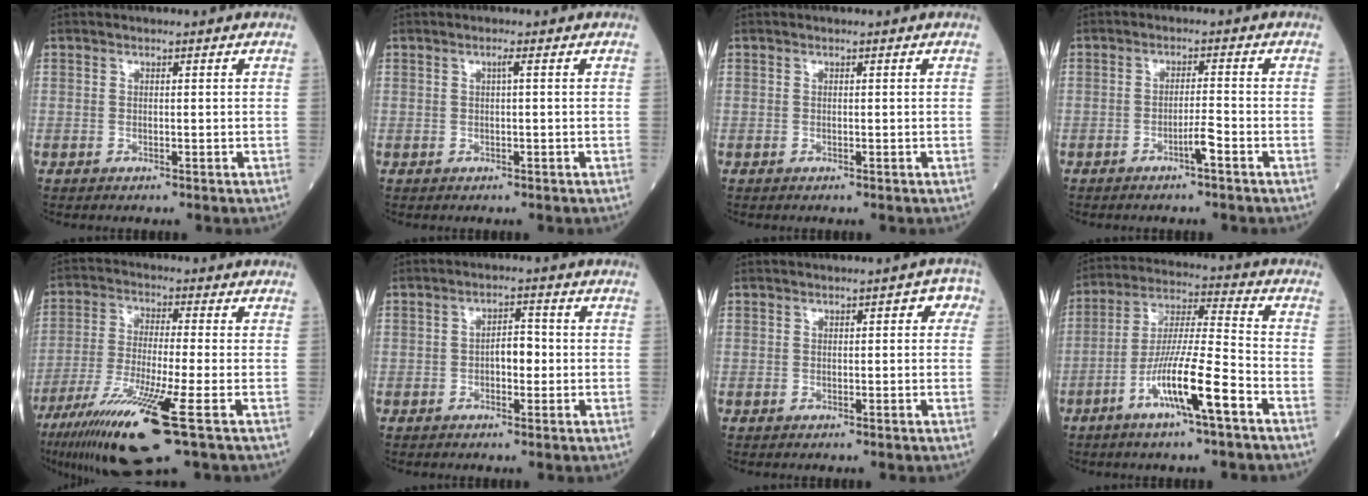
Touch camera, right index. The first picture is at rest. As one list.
[{"total": 0.7, "force": [0.1, -0.2, 0.7], "torque": [-0.012, 0.001, 0.003]}, {"total": 0.0}, {"total": 2.8, "force": [-1.6, -0.4, 2.2], "torque": [-0.041, -0.002, -0.031]}, {"total": 15.0, "force": [-7.9, 0.1, 12.8], "torque": [-0.253, -0.044, -0.144]}, {"total": 4.4, "force": [-0.6, 2.0, 3.9], "torque": [-0.062, 0.011, -0.010]}, {"total": 2.8, "force": [0.3, 1.6, 2.3], "torque": [-0.015, 0.023, -0.003]}, {"total": 12.4, "force": [-5.9, 0.3, 10.9], "torque": [-0.208, -0.004, -0.112]}]